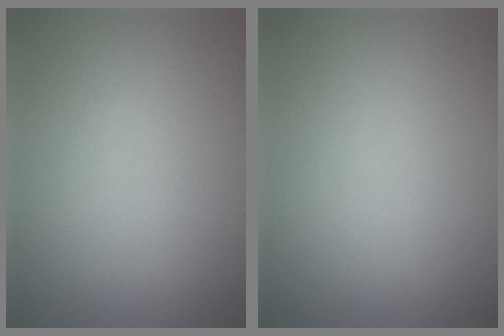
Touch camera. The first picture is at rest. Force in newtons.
{"total": 0.0}